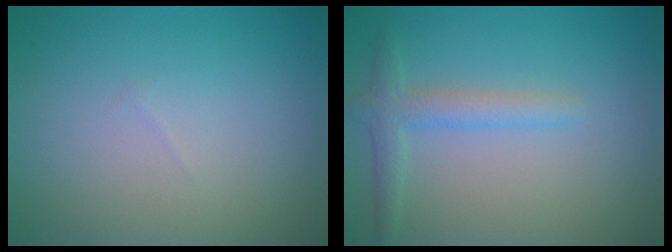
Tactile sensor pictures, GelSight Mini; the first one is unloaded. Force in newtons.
{"total": 2.3, "press": 2.3, "slide": 0.1}